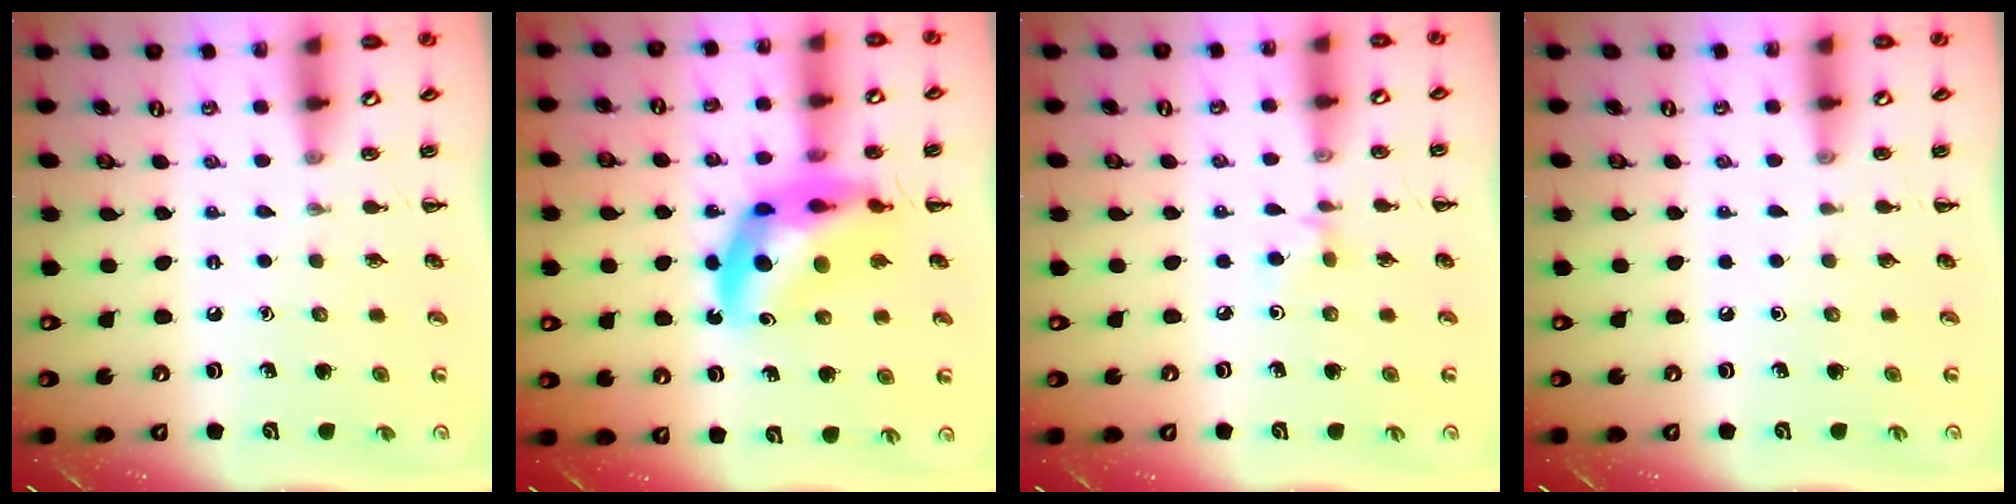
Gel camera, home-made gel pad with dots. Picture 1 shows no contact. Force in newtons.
{"total": 15.6, "press": 15.0, "slide": 4.3}
{"total": 2.8, "press": 2.5, "slide": 1.1}
{"total": 0.0}